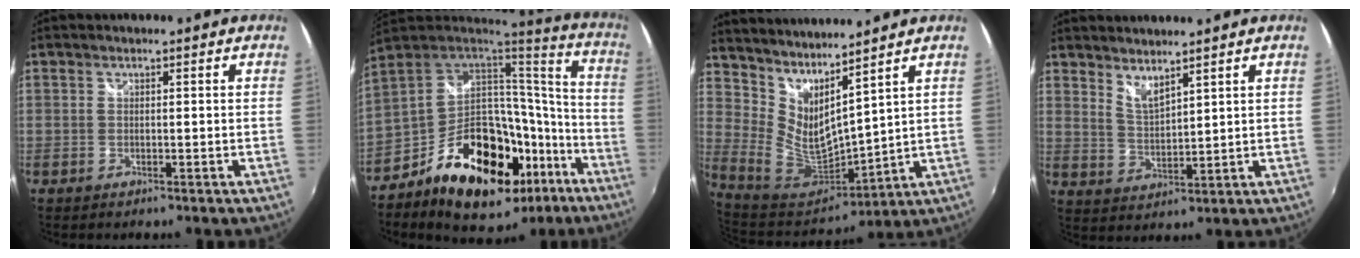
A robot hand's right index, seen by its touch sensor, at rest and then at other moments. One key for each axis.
{"total": 27.7, "fx": -13.1, "fy": 15.6, "fz": 18.7, "tx": -0.323, "ty": 0.031, "tz": -0.186}
{"total": 11.9, "fx": 8.6, "fy": 3.4, "fz": 7.5, "tx": -0.137, "ty": -0.022, "tz": 0.177}
{"total": 4.6, "fx": 4.0, "fy": 0.9, "fz": 2.1, "tx": -0.035, "ty": -0.007, "tz": 0.073}